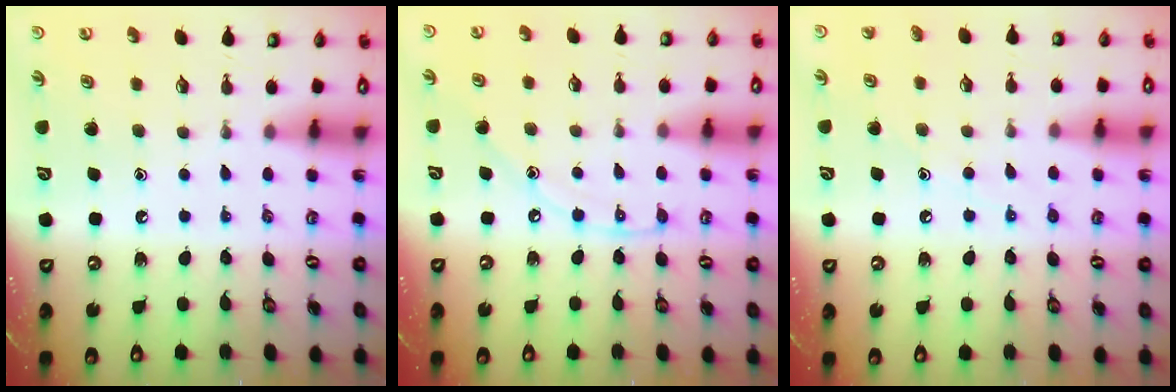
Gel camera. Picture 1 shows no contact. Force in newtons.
{"total": 8.7, "press": 8.6, "slide": 0.8}
{"total": 8.2, "press": 8.2, "slide": 0.7}